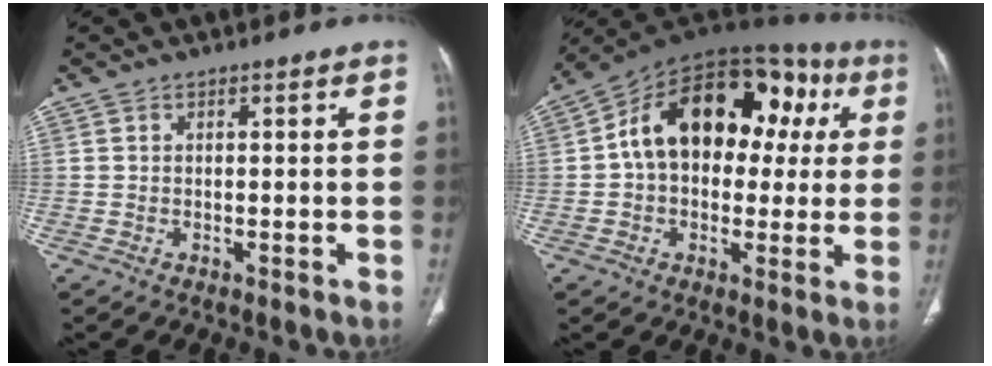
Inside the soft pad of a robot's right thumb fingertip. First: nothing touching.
{"total": 23.2, "force": [4.2, 15.0, 17.2], "torque": [-0.227, 0.052, 0.055]}